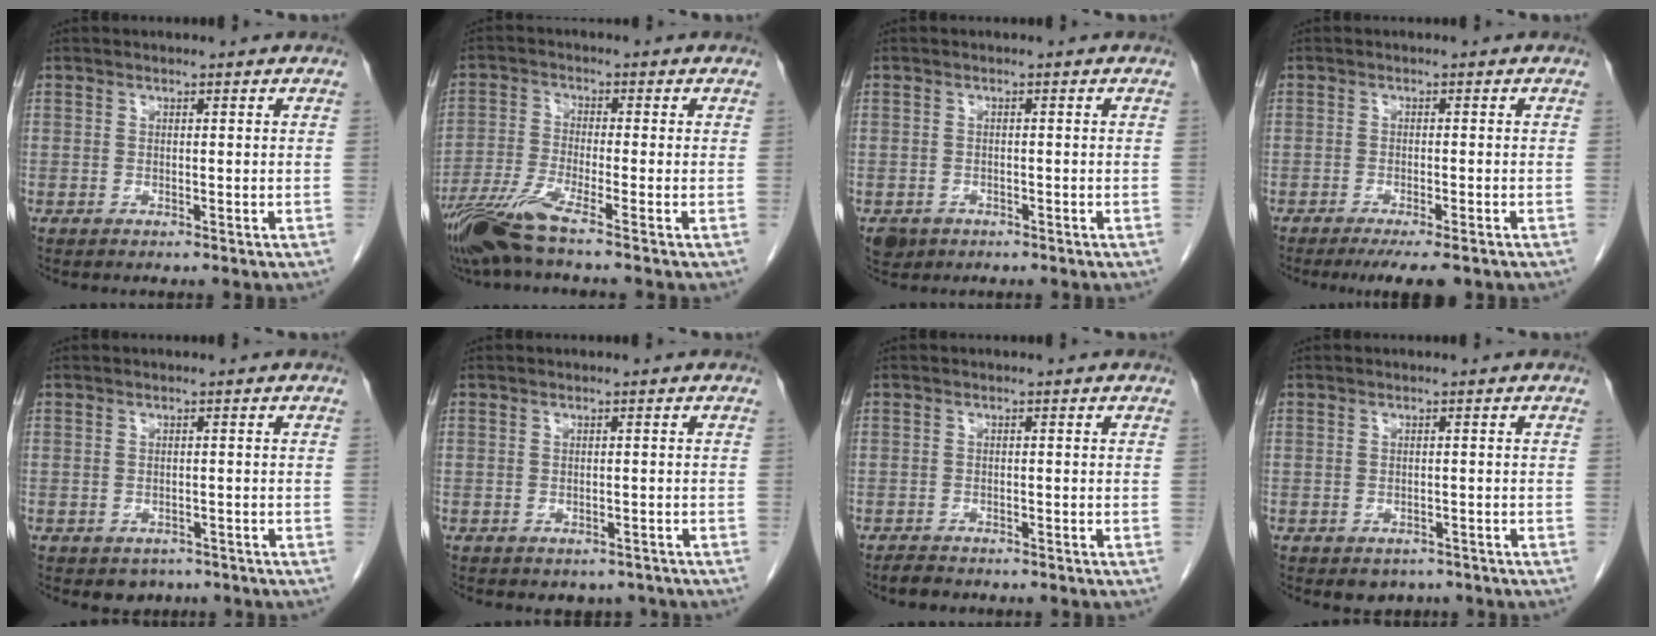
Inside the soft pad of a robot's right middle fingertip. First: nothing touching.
{"total": 7.6, "force": [-5.7, -0.8, 5.0], "torque": [-0.103, -0.028, -0.112]}
{"total": 2.7, "force": [-1.6, 2.1, 0.6], "torque": [-0.012, 0.002, -0.022]}
{"total": 6.3, "force": [-4.9, 1.0, 3.9], "torque": [-0.045, -0.010, -0.070]}
{"total": 2.8, "force": [-1.9, 1.8, 0.7], "torque": [-0.006, 0.004, -0.020]}
{"total": 2.8, "force": [-2.2, 1.6, 0.5], "torque": [0.000, 0.006, -0.027]}
{"total": 1.9, "force": [-1.7, 0.8, 0.5], "torque": [-0.013, -0.003, -0.026]}
{"total": 2.9, "force": [-2.2, 1.8, 0.8], "torque": [-0.004, 0.004, -0.023]}